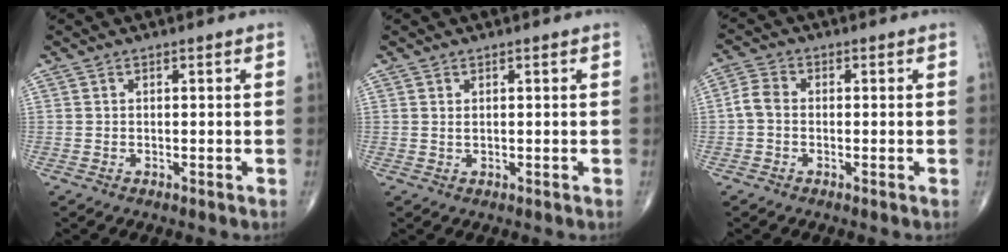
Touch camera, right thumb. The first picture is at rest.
{"total": 0.6, "force": [0.3, 0.3, 0.5], "torque": [-0.010, 0.000, 0.007]}
{"total": 3.5, "force": [-0.5, 2.5, 2.4], "torque": [-0.047, 0.009, -0.020]}